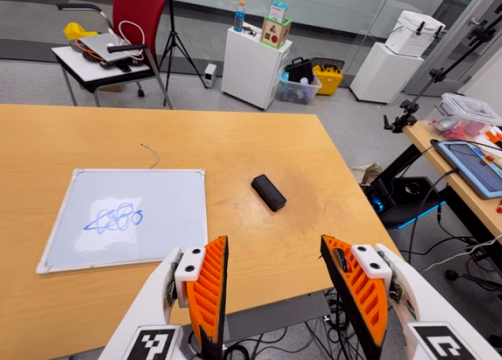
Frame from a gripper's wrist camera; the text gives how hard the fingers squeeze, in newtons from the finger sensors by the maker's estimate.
{"total": 0.0}